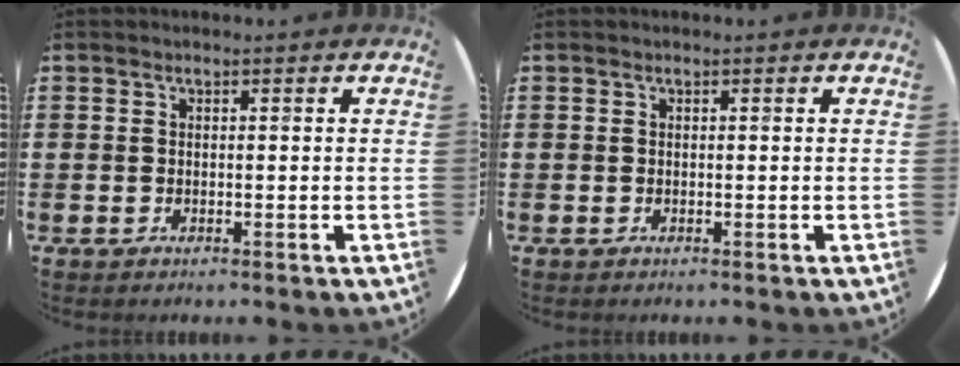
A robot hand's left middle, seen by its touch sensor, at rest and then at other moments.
{"total": 0.0}